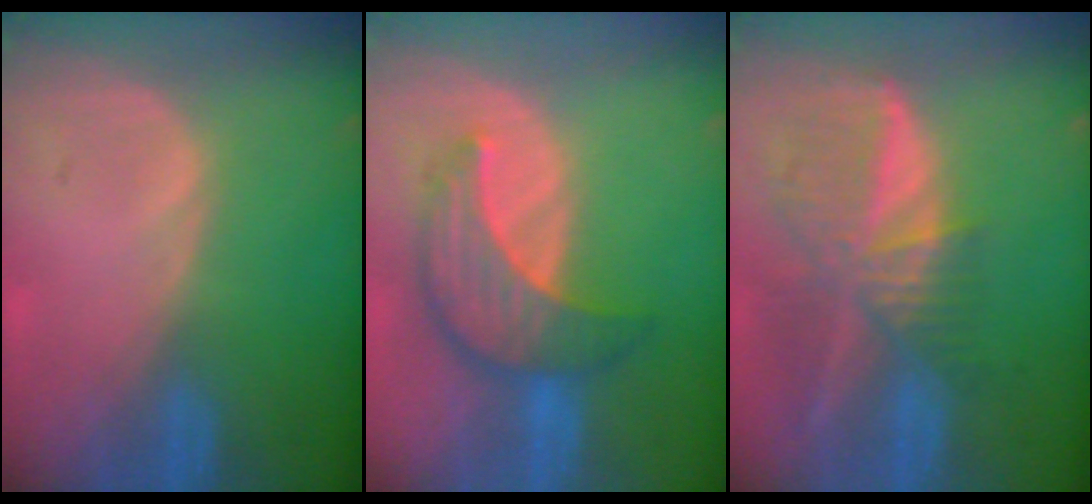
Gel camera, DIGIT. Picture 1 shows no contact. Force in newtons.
{"total": 7.8, "press": 7.5, "slide": 2.3}
{"total": 9.2, "press": 8.0, "slide": 4.6}